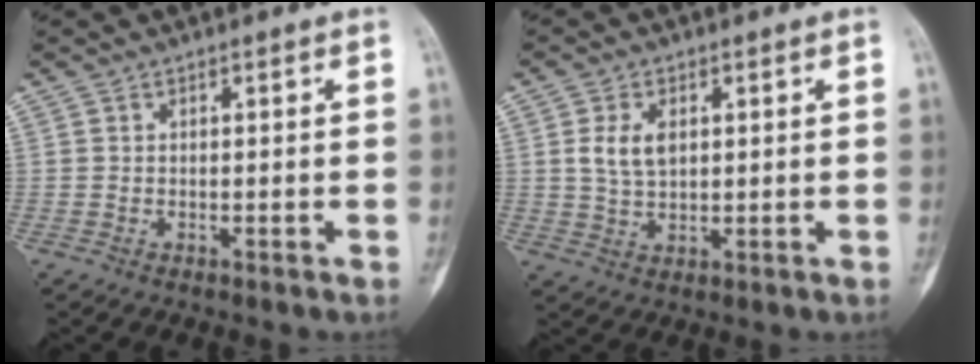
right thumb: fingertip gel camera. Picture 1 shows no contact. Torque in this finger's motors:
{"motor_torque": [0.47, 0.25, 0.30, -0.27, 0.05]}